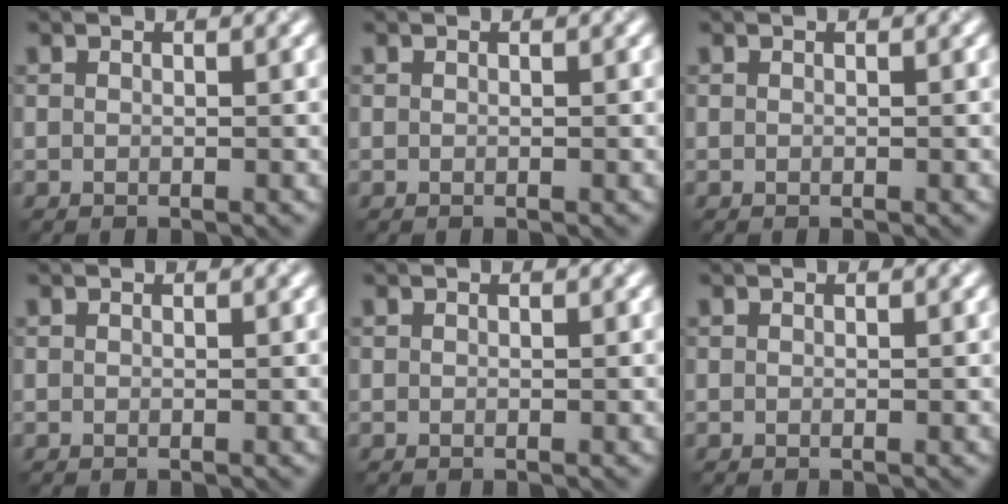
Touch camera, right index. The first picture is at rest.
{"total": 0.0}
{"total": 0.0}
{"total": 0.0}
{"total": 0.0}
{"total": 0.0}